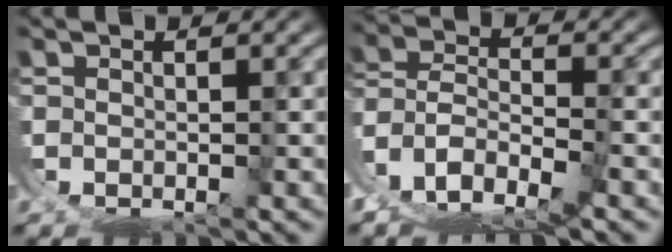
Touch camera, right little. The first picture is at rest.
{"total": 5.1, "force": [-0.8, 3.9, 3.3], "torque": [-0.074, -0.026, -0.008]}